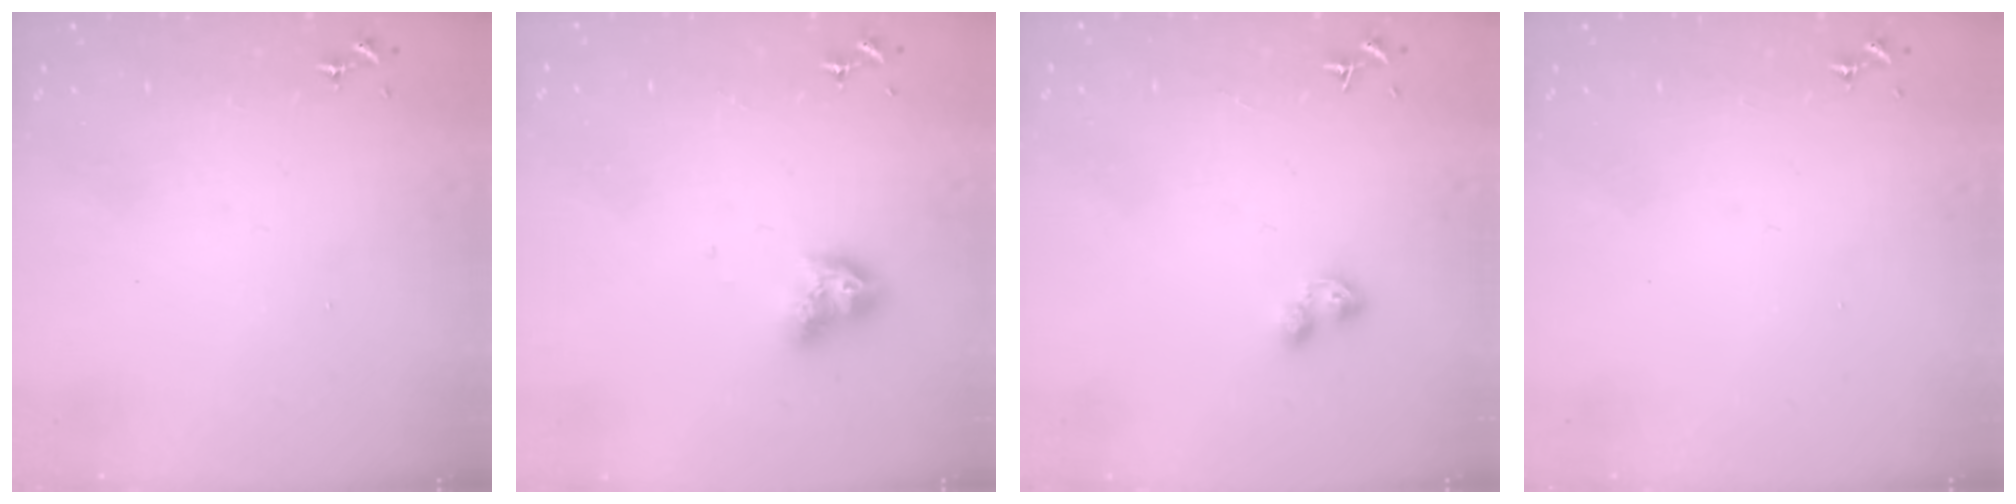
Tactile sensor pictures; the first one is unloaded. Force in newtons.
{"total": 9.4, "press": 9.3, "slide": 0.9}
{"total": 5.4, "press": 5.2, "slide": 1.3}
{"total": 0.0}